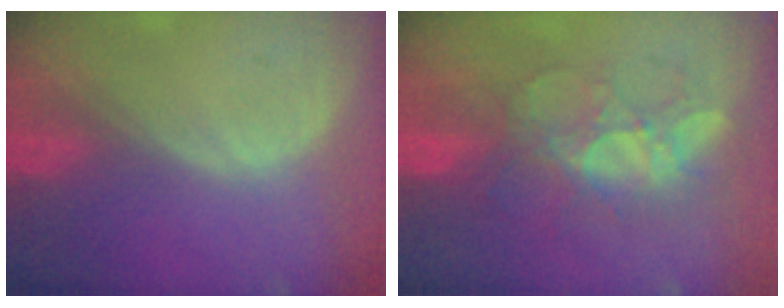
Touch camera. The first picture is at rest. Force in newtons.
{"total": 8.3, "press": 7.7, "slide": 3.1}